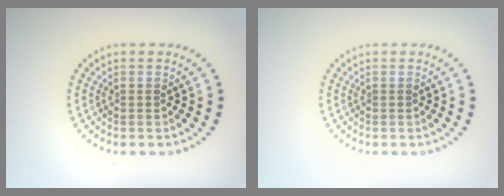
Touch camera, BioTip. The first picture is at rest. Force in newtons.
{"total": 0.0}